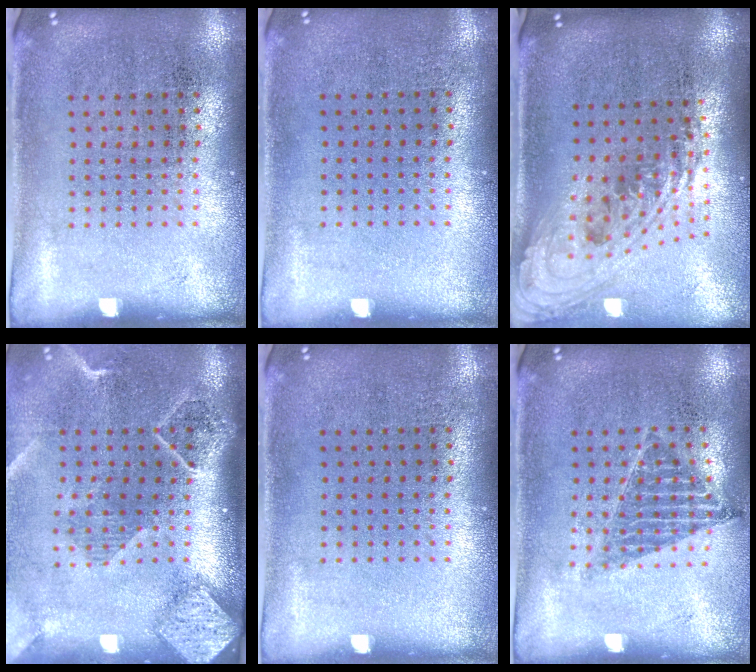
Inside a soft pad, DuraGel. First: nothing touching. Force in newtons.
{"total": 0.0}
{"total": 2.4, "press": 1.7, "slide": 1.7}
{"total": 2.6, "press": 2.0, "slide": 1.6}
{"total": 0.0}
{"total": 1.0, "press": 0.9, "slide": 0.3}